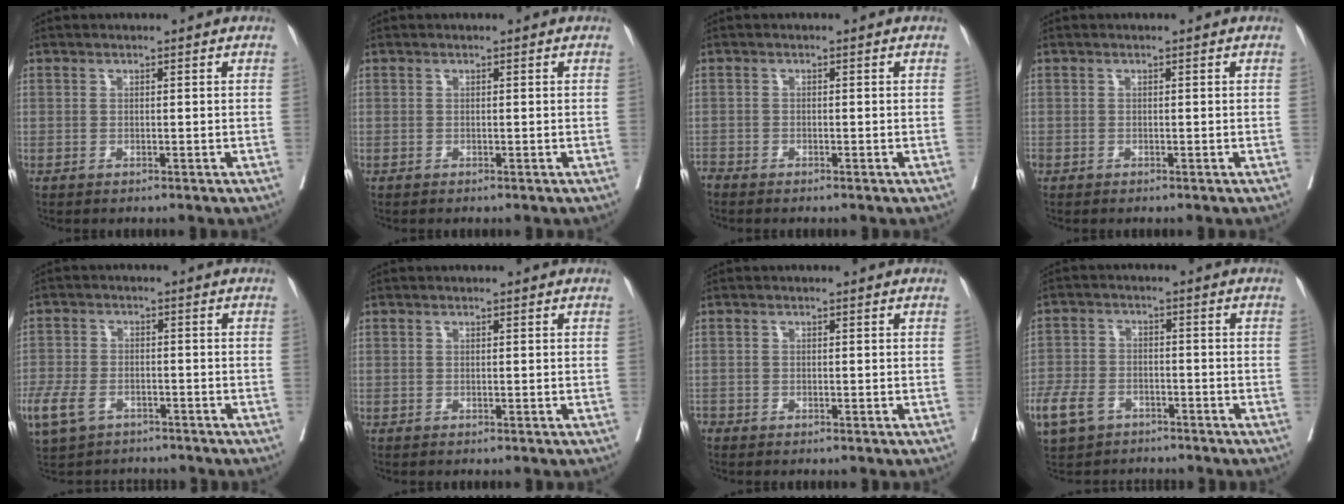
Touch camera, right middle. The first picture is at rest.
{"total": 0.0}
{"total": 1.1, "force": [-1.0, 0.1, -0.1], "torque": [0.005, -0.003, -0.021]}
{"total": 0.6, "force": [-0.4, 0.5, 0.2], "torque": [-0.006, 0.002, -0.008]}
{"total": 12.0, "force": [-7.7, 6.8, 6.2], "torque": [-0.166, -0.005, -0.121]}
{"total": 0.0}
{"total": 1.0, "force": [-0.8, 0.6, 0.0], "torque": [-0.002, 0.001, -0.016]}
{"total": 8.4, "force": [-5.5, 5.0, 3.9], "torque": [-0.099, -0.002, -0.098]}